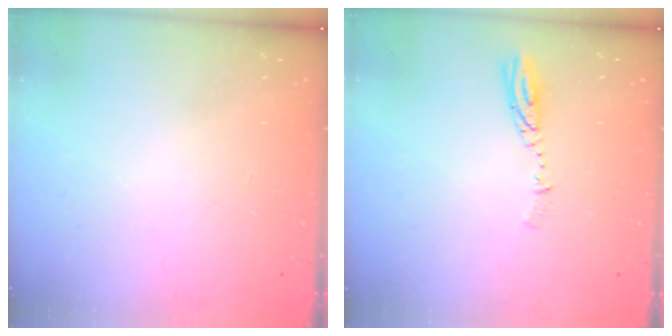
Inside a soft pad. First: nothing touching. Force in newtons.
{"total": 3.6, "press": 3.5, "slide": 0.4}